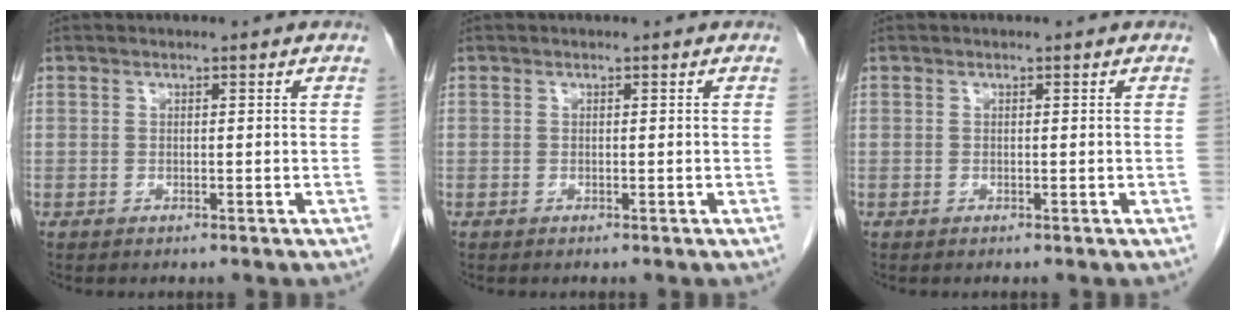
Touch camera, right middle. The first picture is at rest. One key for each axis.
{"total": 0.0}
{"total": 0.0}